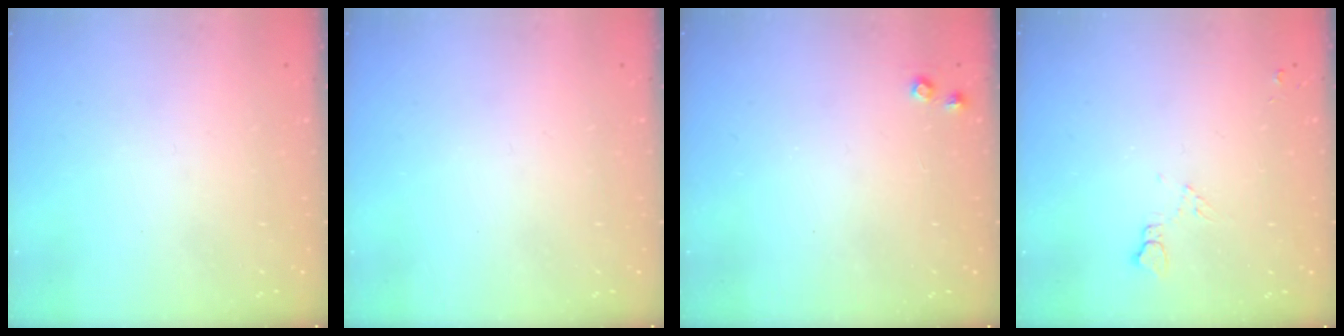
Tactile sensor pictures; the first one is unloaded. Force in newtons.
{"total": 0.0}
{"total": 4.6, "press": 4.5, "slide": 0.7}
{"total": 5.7, "press": 5.7, "slide": 0.8}